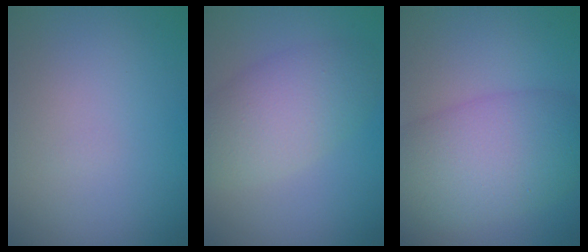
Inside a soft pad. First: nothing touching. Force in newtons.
{"total": 5.5, "press": 5.5, "slide": 0.1}
{"total": 8.7, "press": 8.7, "slide": 0.5}